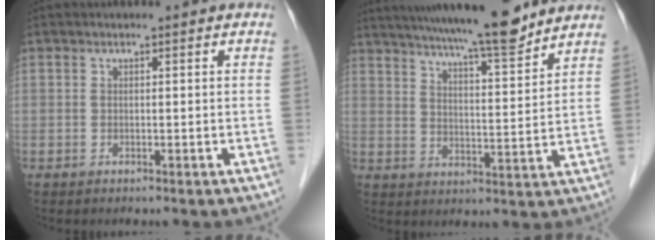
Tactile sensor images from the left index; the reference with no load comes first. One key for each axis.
{"total": 15.6, "fx": 13.5, "fy": 0.7, "fz": 7.8, "tx": -0.124, "ty": 0.002, "tz": 0.201}